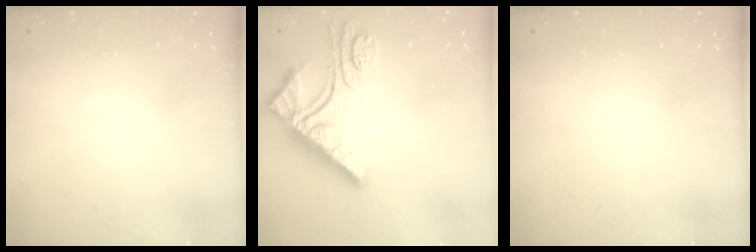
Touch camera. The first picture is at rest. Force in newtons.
{"total": 17.4, "press": 17.3, "slide": 1.8}
{"total": 0.0}